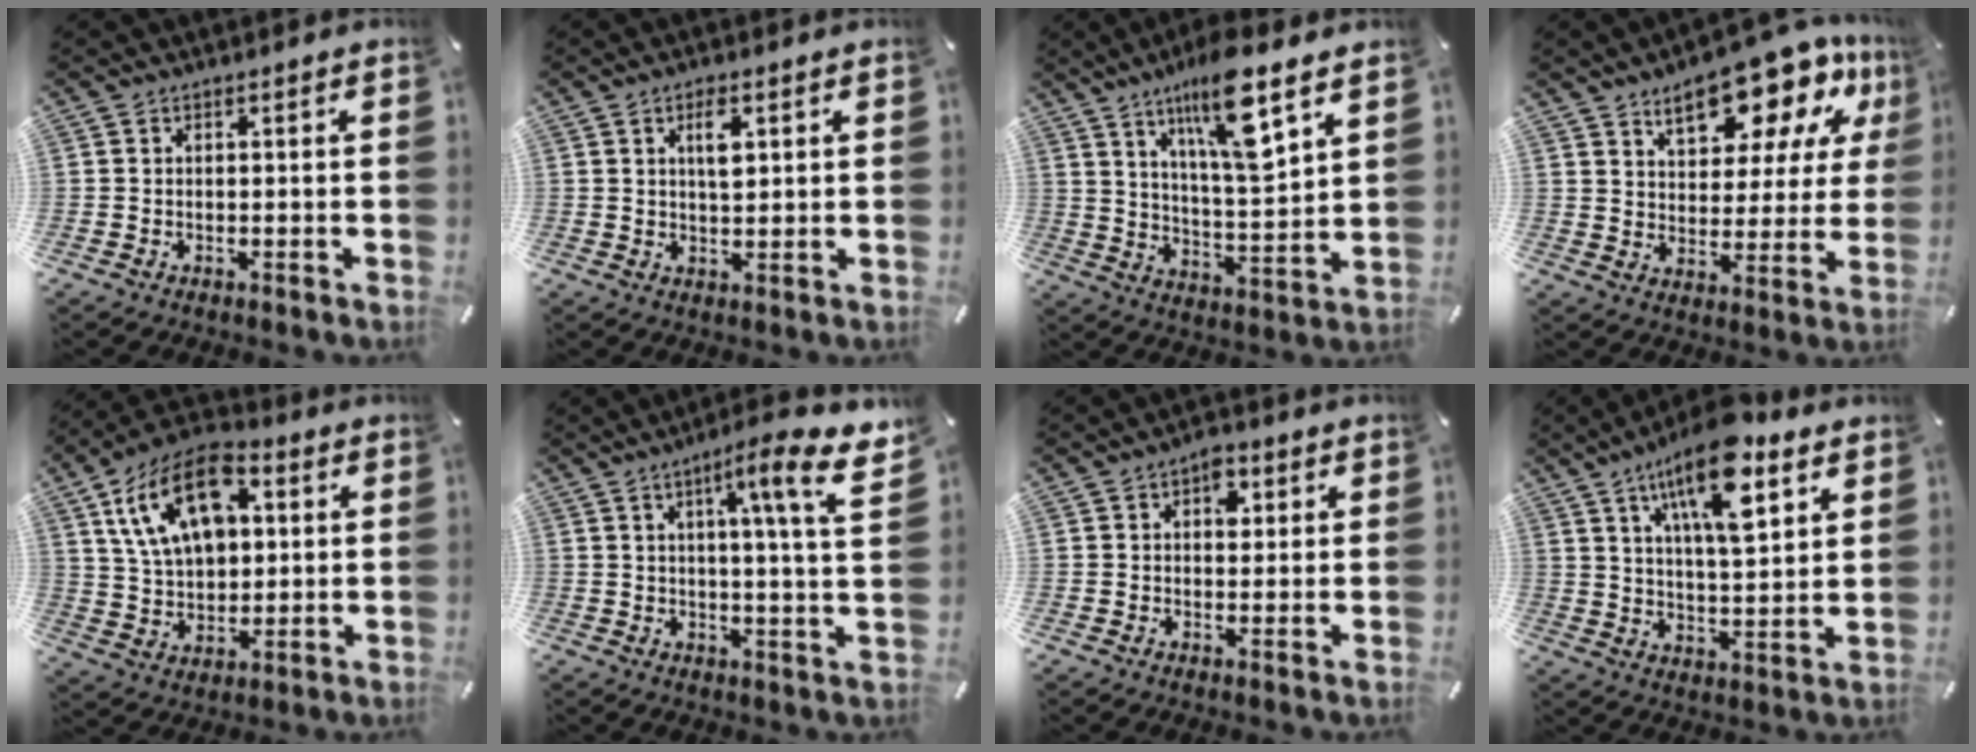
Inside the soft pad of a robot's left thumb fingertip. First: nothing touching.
{"total": 4.5, "force": [1.7, 1.9, 3.8], "torque": [-0.057, -0.004, 0.022]}
{"total": 15.6, "force": [9.9, 3.8, 11.4], "torque": [-0.194, -0.049, 0.161]}
{"total": 17.6, "force": [11.9, 8.2, 10.0], "torque": [-0.145, -0.066, 0.201]}
{"total": 16.6, "force": [6.1, 11.0, 10.8], "torque": [-0.215, -0.009, 0.109]}
{"total": 13.3, "force": [5.9, 1.2, 11.9], "torque": [-0.168, -0.032, 0.081]}
{"total": 4.2, "force": [1.4, 2.8, 2.7], "torque": [-0.019, -0.008, 0.015]}
{"total": 16.0, "force": [9.3, 5.9, 11.6], "torque": [-0.210, -0.031, 0.153]}